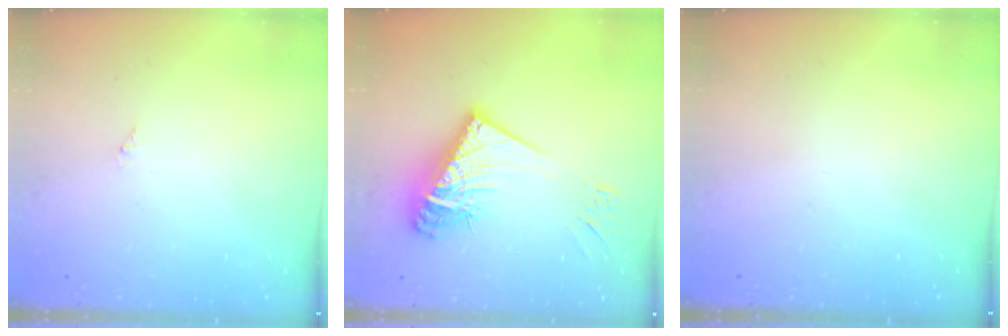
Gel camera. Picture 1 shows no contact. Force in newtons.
{"total": 17.3, "press": 17.2, "slide": 1.9}
{"total": 0.0}